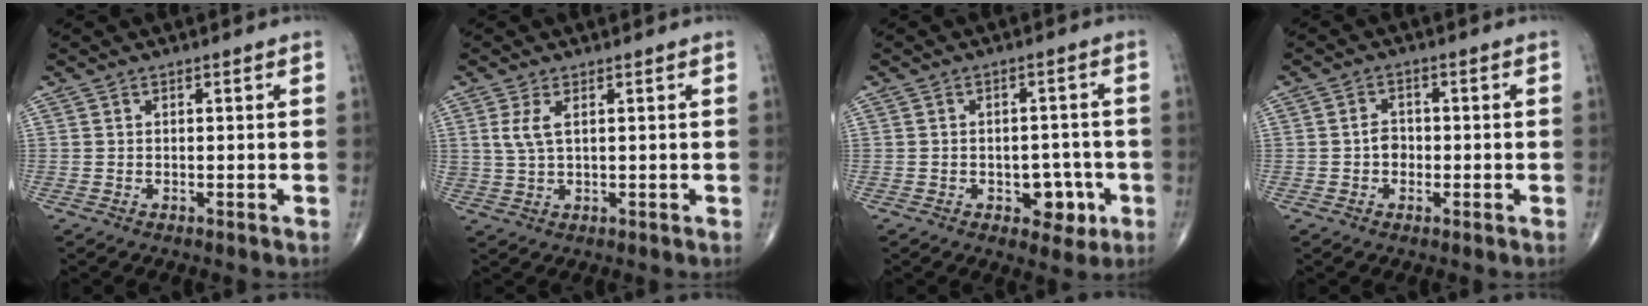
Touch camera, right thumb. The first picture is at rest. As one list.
[{"total": 3.5, "force": [1.2, 1.4, 3.0], "torque": [-0.070, -0.001, 0.032]}, {"total": 6.2, "force": [-2.3, 4.0, 4.2], "torque": [-0.019, 0.015, -0.025]}, {"total": 3.0, "force": [-0.5, 2.4, 1.7], "torque": [-0.014, 0.008, -0.013]}]